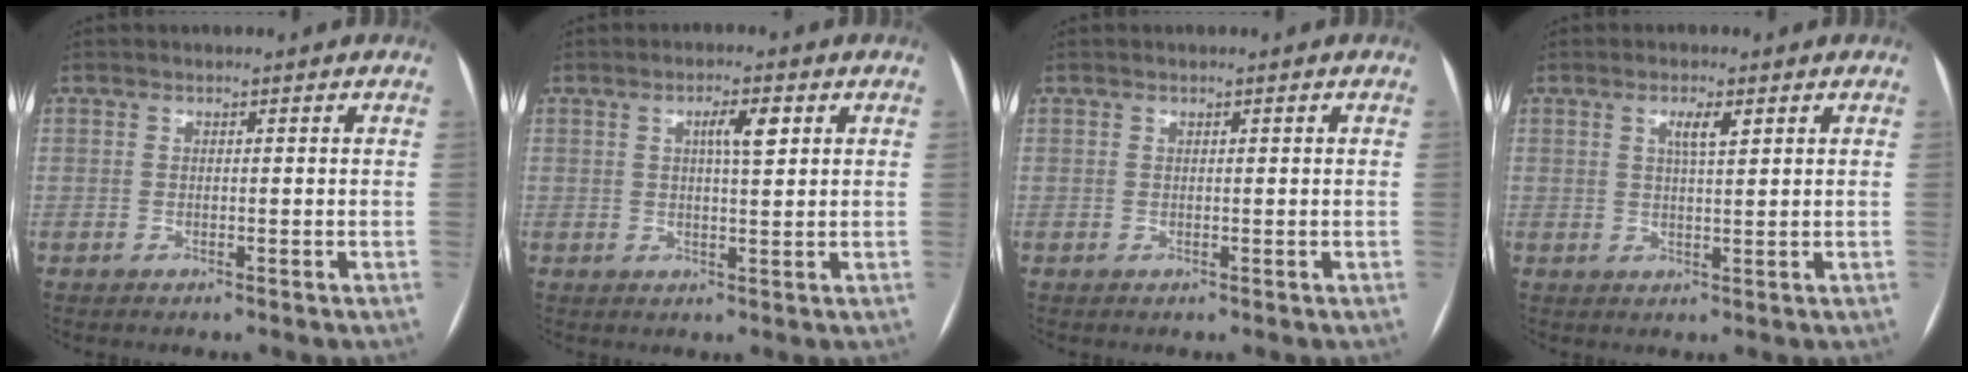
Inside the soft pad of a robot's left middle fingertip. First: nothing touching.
{"total": 3.8, "force": [1.4, 0.6, 3.5], "torque": [-0.058, 0.004, 0.022]}
{"total": 0.0}
{"total": 2.8, "force": [1.3, 0.3, 2.5], "torque": [-0.044, 0.001, 0.021]}